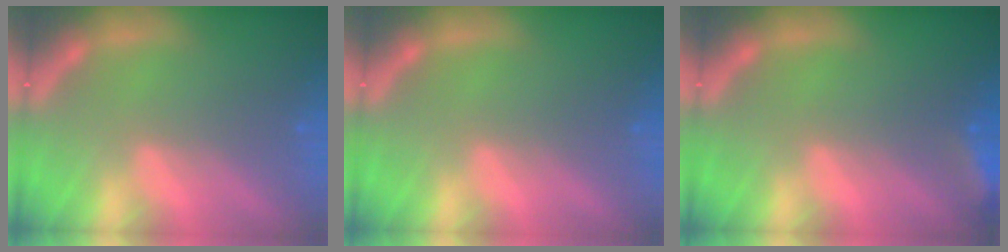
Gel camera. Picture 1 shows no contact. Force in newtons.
{"total": 0.0}
{"total": 3.5}